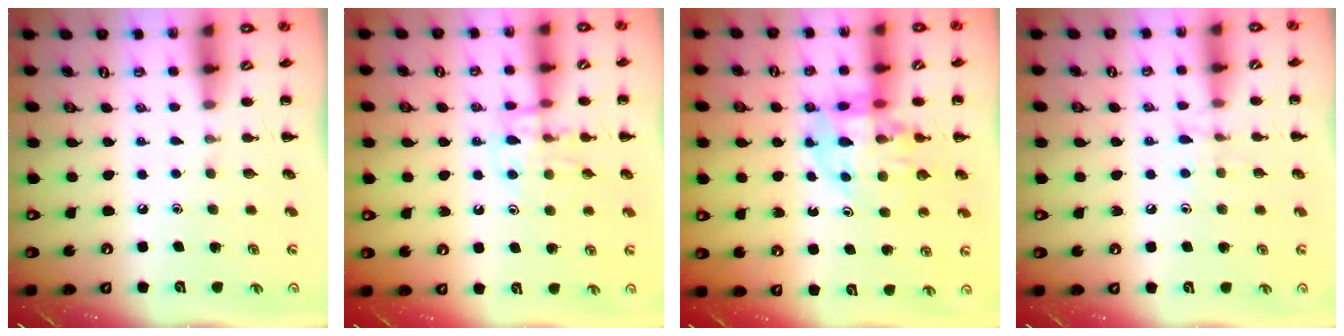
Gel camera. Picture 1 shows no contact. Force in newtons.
{"total": 12.2, "press": 12.1, "slide": 0.9}
{"total": 11.4, "press": 11.0, "slide": 3.3}
{"total": 7.0, "press": 6.8, "slide": 1.7}